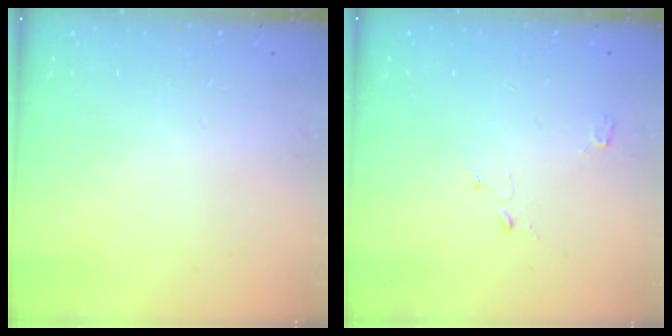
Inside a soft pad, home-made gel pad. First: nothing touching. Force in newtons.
{"total": 3.1, "press": 3.1, "slide": 0.3}